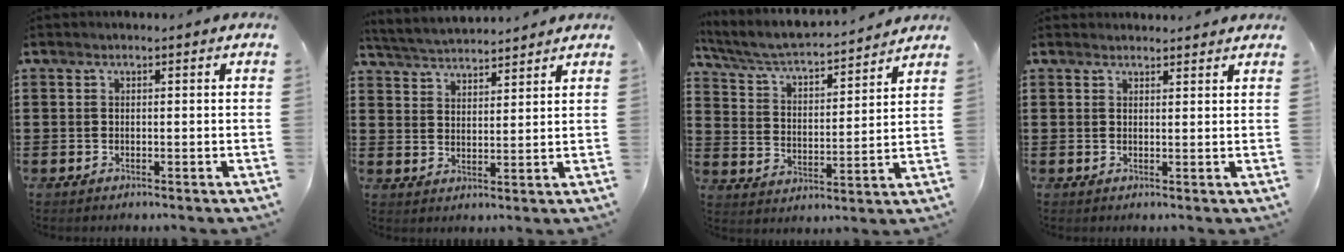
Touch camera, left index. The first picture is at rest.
{"total": 3.9, "force": [3.8, 0.1, 0.2], "torque": [-0.020, -0.016, 0.069]}
{"total": 4.9, "force": [4.5, 0.3, 1.9], "torque": [-0.057, -0.035, 0.068]}
{"total": 1.6, "force": [1.6, 0.3, 0.1], "torque": [-0.005, 0.002, 0.032]}